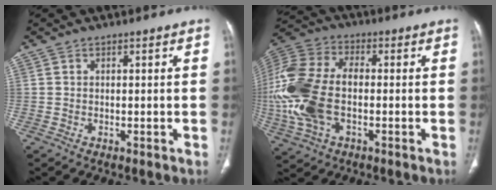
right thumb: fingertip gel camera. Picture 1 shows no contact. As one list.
[{"total": 21.1, "force": [-2.3, 12.5, 16.8], "torque": [-0.405, 0.008, -0.039]}]